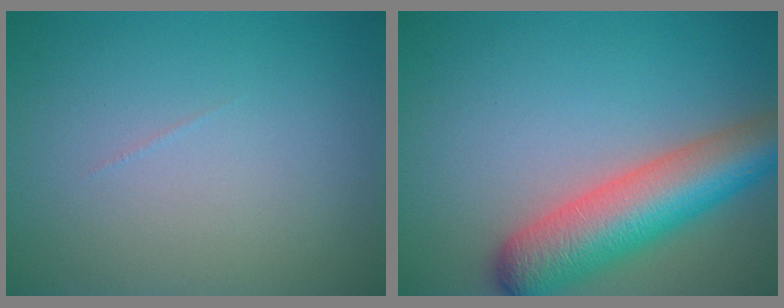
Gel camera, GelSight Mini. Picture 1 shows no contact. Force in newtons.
{"total": 8.2, "press": 8.2, "slide": 0.4}